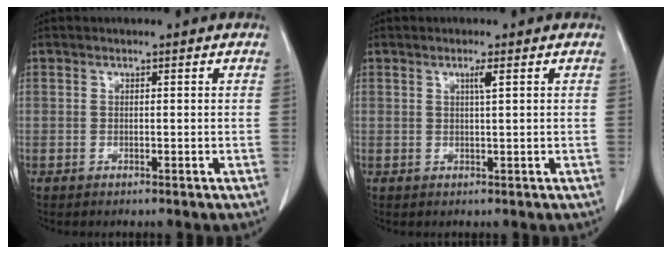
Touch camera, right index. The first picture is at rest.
{"total": 1.4, "force": [0.6, -0.3, 1.3], "torque": [-0.025, -0.002, 0.012]}